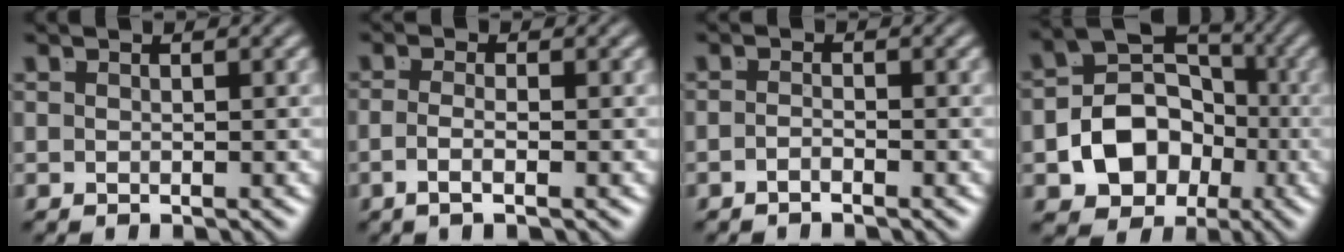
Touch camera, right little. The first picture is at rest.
{"total": 2.3, "force": [-1.2, -0.4, 1.9], "torque": [-0.042, -0.014, -0.015]}
{"total": 1.4, "force": [-1.2, -0.5, 0.4], "torque": [-0.004, -0.006, -0.022]}
{"total": 9.5, "force": [-0.7, 7.8, 5.4], "torque": [-0.125, -0.040, 0.003]}